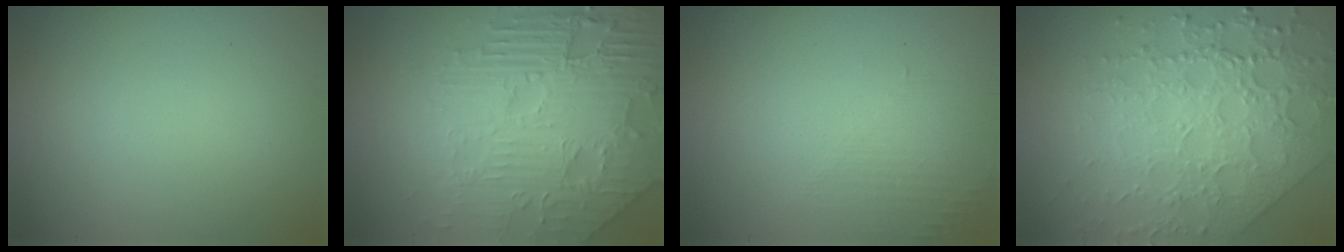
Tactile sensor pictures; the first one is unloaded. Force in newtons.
{"total": 7.4, "press": 6.0, "slide": 4.4}
{"total": 1.4, "press": 0.2, "slide": 1.4}
{"total": 7.4, "press": 5.4, "slide": 5.1}